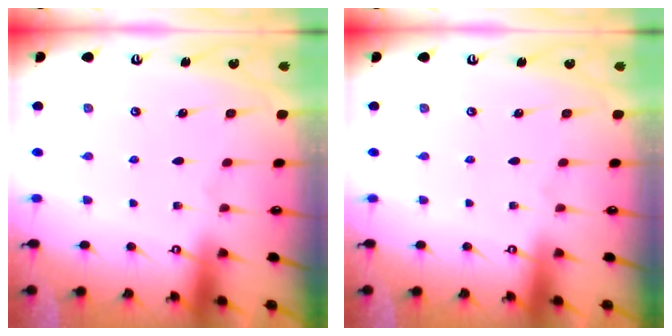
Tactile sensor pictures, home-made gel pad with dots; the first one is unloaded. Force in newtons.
{"total": 0.0}